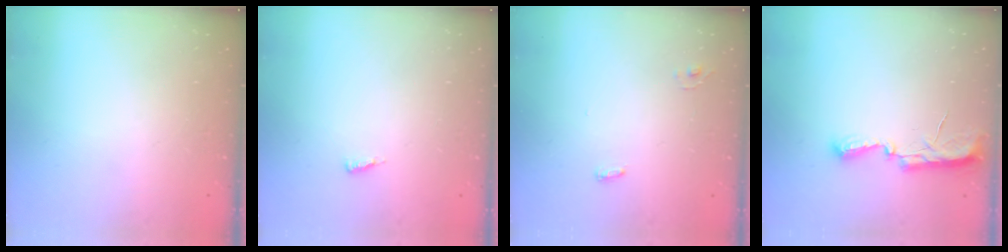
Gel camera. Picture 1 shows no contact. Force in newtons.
{"total": 3.7, "press": 3.7, "slide": 0.5}
{"total": 4.1, "press": 3.5, "slide": 2.2}
{"total": 8.8, "press": 8.2, "slide": 3.2}